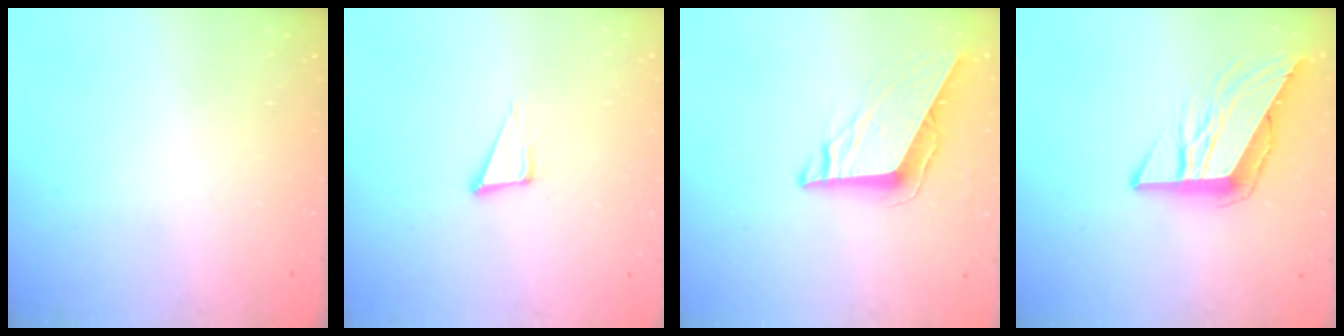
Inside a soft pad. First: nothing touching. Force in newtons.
{"total": 5.0, "press": 4.0, "slide": 3.1}
{"total": 8.8, "press": 8.7, "slide": 1.4}
{"total": 9.9, "press": 9.9, "slide": 0.8}